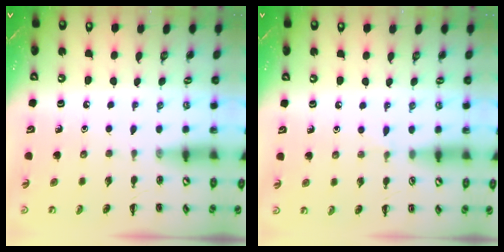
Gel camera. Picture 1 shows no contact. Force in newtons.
{"total": 2.8, "press": 2.5, "slide": 1.1}